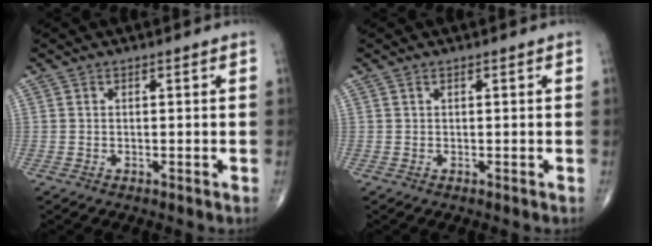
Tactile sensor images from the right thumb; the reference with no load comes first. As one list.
[{"total": 0.0}]